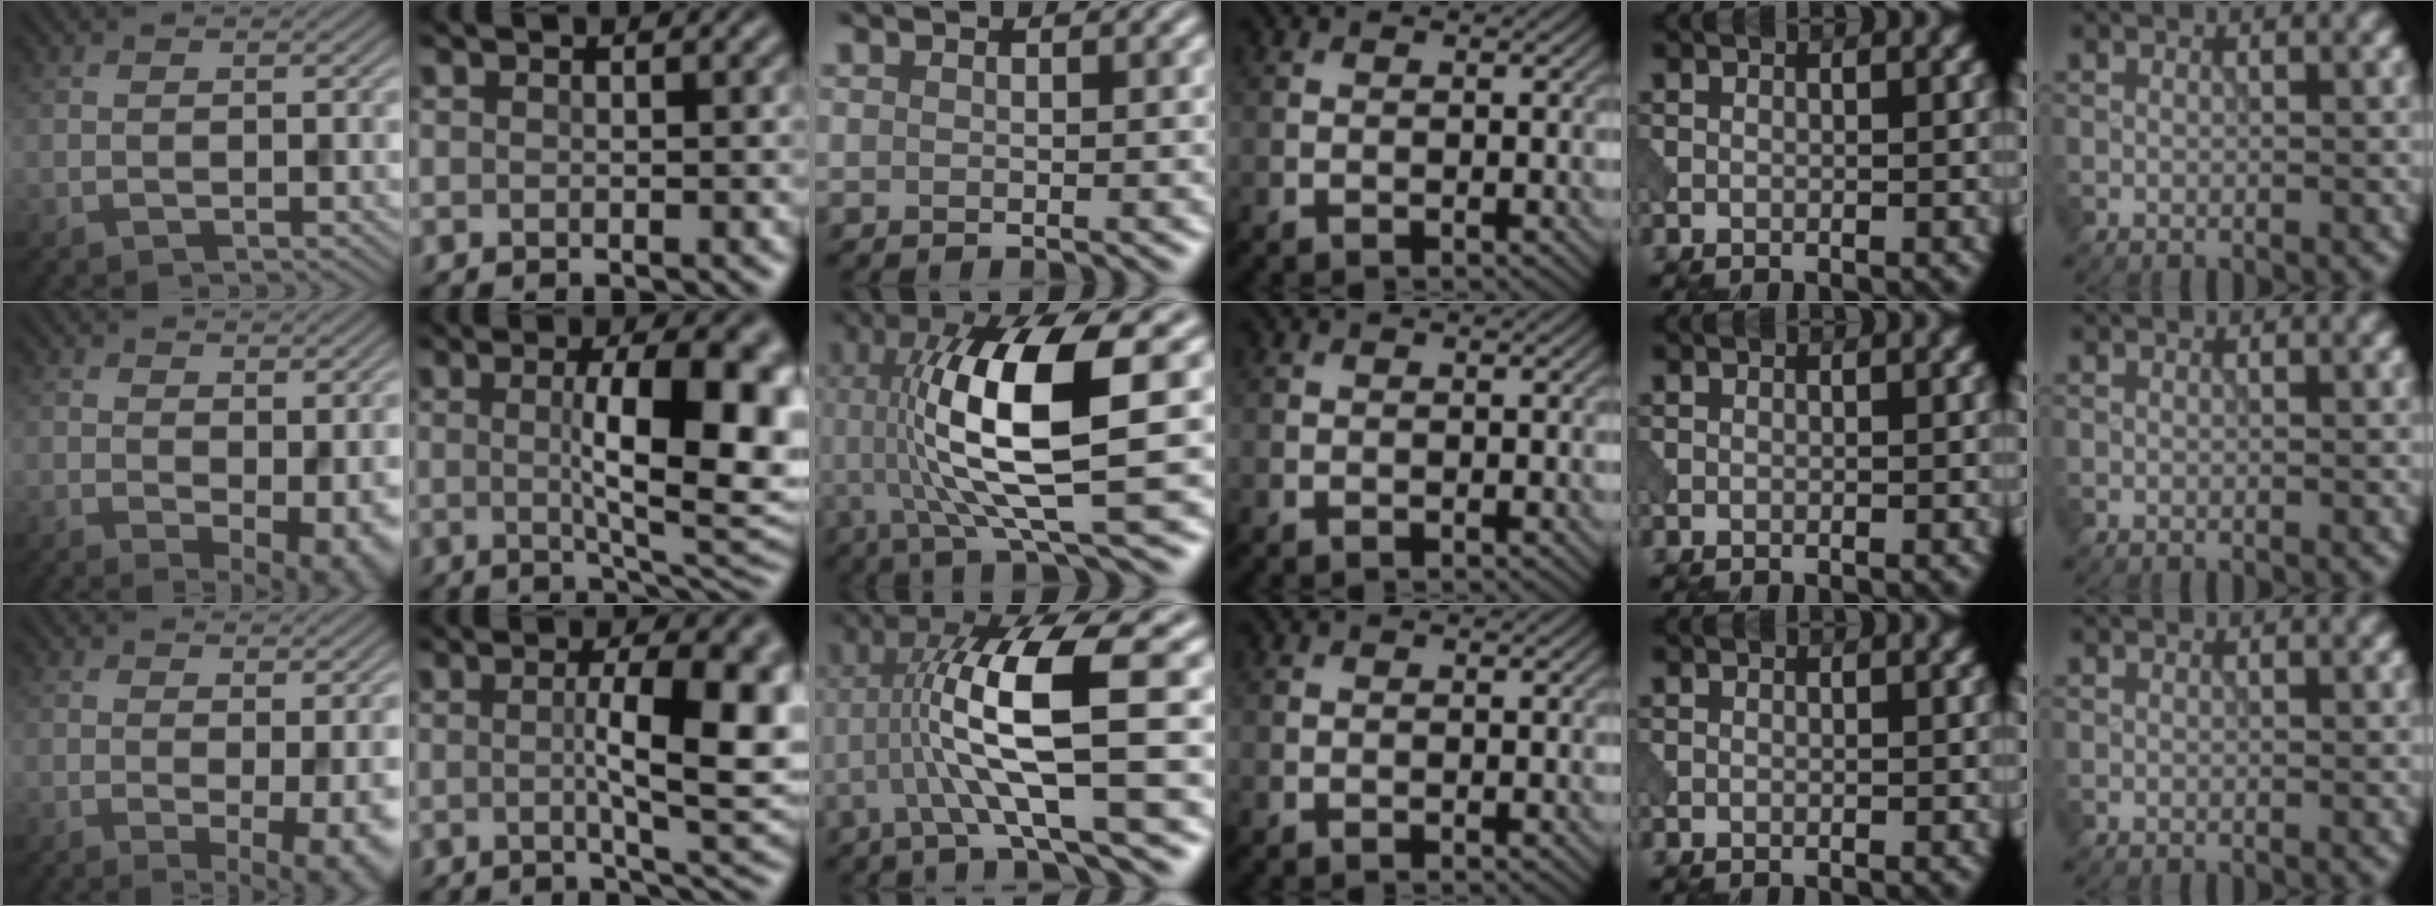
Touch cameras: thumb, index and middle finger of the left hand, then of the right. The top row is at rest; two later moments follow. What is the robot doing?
{"motion": "pour", "object": "beaker"}